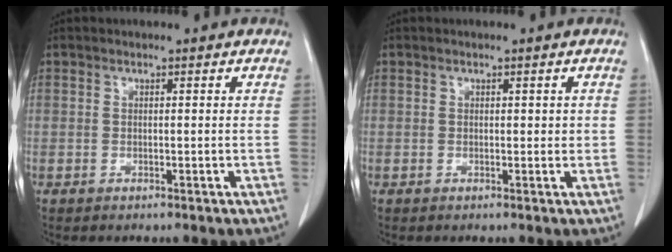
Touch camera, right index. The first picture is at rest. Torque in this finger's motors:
{"motor_torque": [-0.01, -0.04, -0.02, -0.01]}